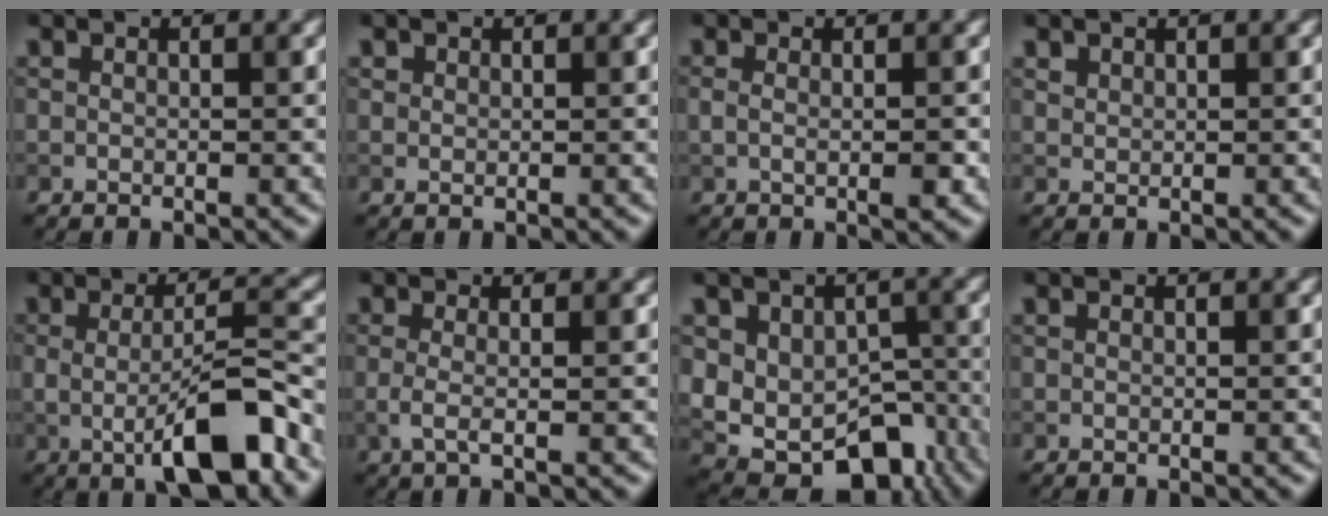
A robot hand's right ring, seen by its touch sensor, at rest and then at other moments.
{"total": 0.7, "force": [0.5, 0.5, 0.1], "torque": [0.000, -0.002, 0.011]}
{"total": 1.8, "force": [-0.1, 0.7, 1.7], "torque": [-0.032, -0.004, 0.000]}
{"total": 0.9, "force": [0.7, 0.5, 0.1], "torque": [-0.003, -0.001, 0.017]}
{"total": 7.4, "force": [-1.9, 1.9, 6.8], "torque": [-0.113, -0.001, -0.031]}
{"total": 2.0, "force": [-0.2, 0.6, 2.0], "torque": [-0.039, -0.003, -0.006]}
{"total": 8.6, "force": [-1.5, 6.3, 5.7], "torque": [-0.080, -0.017, -0.014]}
{"total": 0.0}